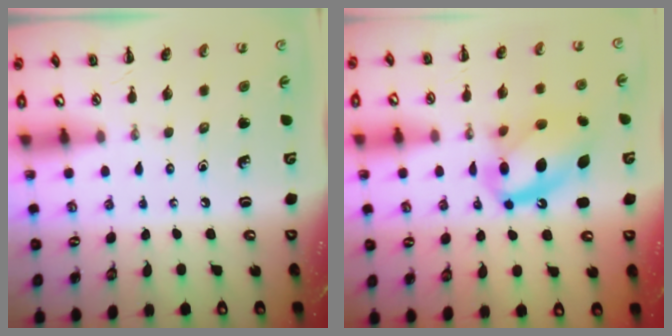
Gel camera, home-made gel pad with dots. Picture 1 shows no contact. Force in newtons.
{"total": 14.9, "press": 14.6, "slide": 3.1}